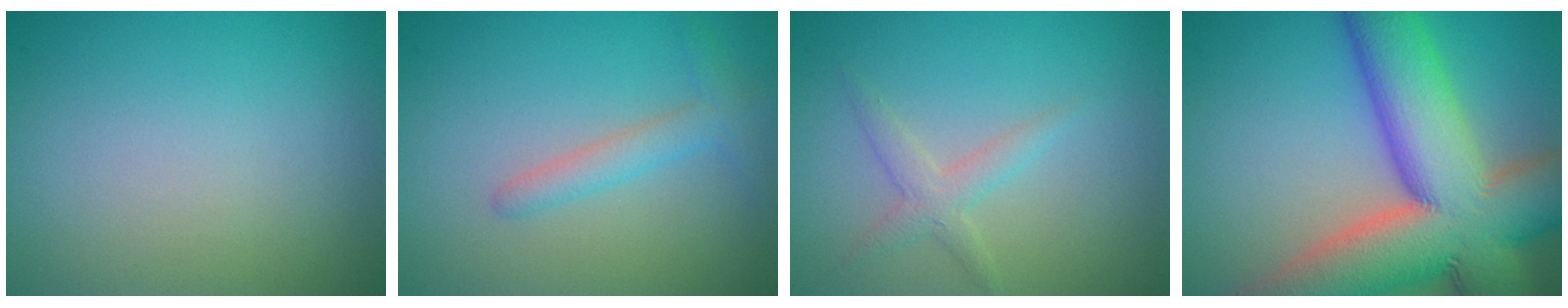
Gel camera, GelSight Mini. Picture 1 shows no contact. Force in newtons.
{"total": 2.1, "press": 2.1, "slide": 0.1}
{"total": 1.8, "press": 1.8, "slide": 0.0}
{"total": 16.2, "press": 16.1, "slide": 1.0}